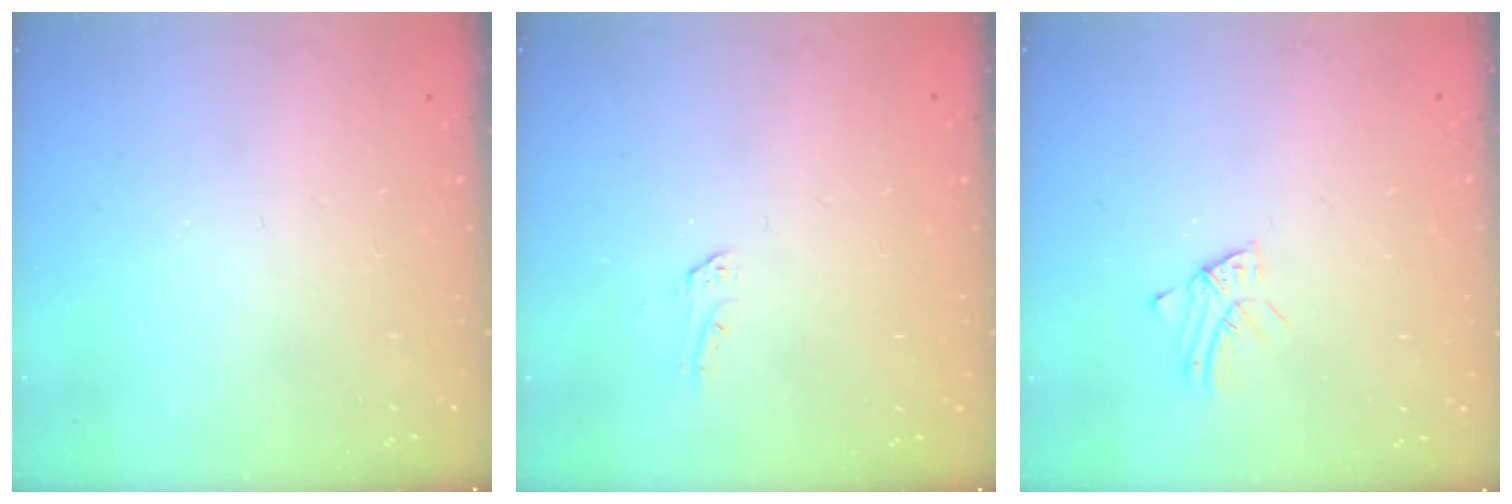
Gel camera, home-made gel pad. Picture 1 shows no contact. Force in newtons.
{"total": 2.1, "press": 2.1, "slide": 0.2}
{"total": 1.6, "press": 1.6, "slide": 0.1}